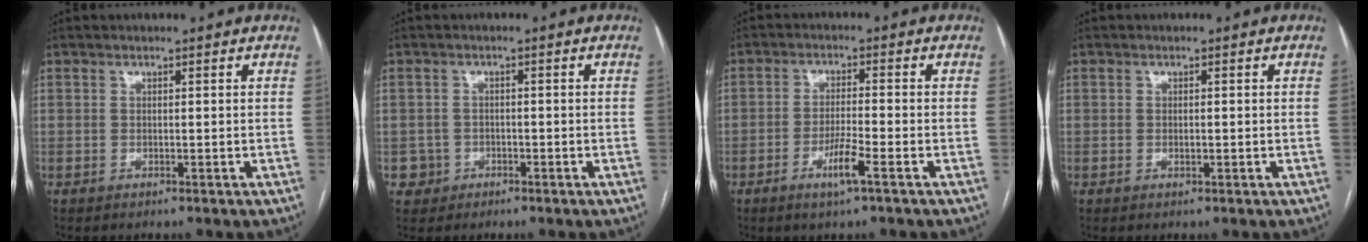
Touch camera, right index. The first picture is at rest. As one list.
[{"total": 2.5, "force": [-0.9, 2.3, -0.3], "torque": [0.012, 0.012, -0.015]}, {"total": 4.6, "force": [-2.3, -0.2, 3.9], "torque": [-0.078, -0.009, -0.046]}, {"total": 0.6, "force": [-0.1, 0.1, 0.6], "torque": [-0.012, -0.001, -0.001]}]